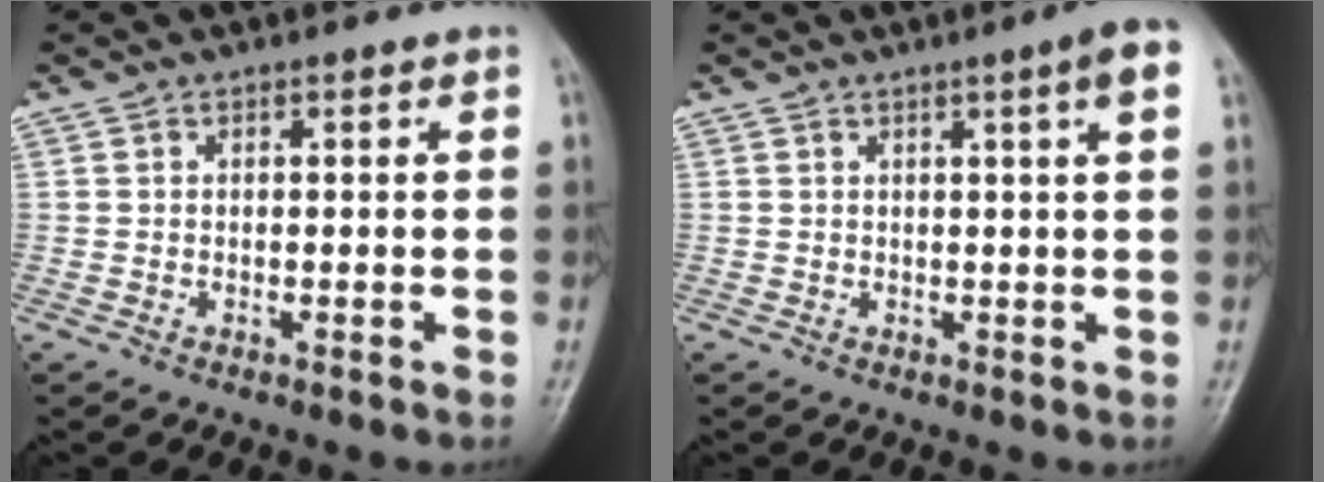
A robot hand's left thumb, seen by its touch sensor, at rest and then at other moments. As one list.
[{"total": 4.0, "force": [1.7, -0.2, 3.7], "torque": [-0.050, -0.003, 0.021]}]